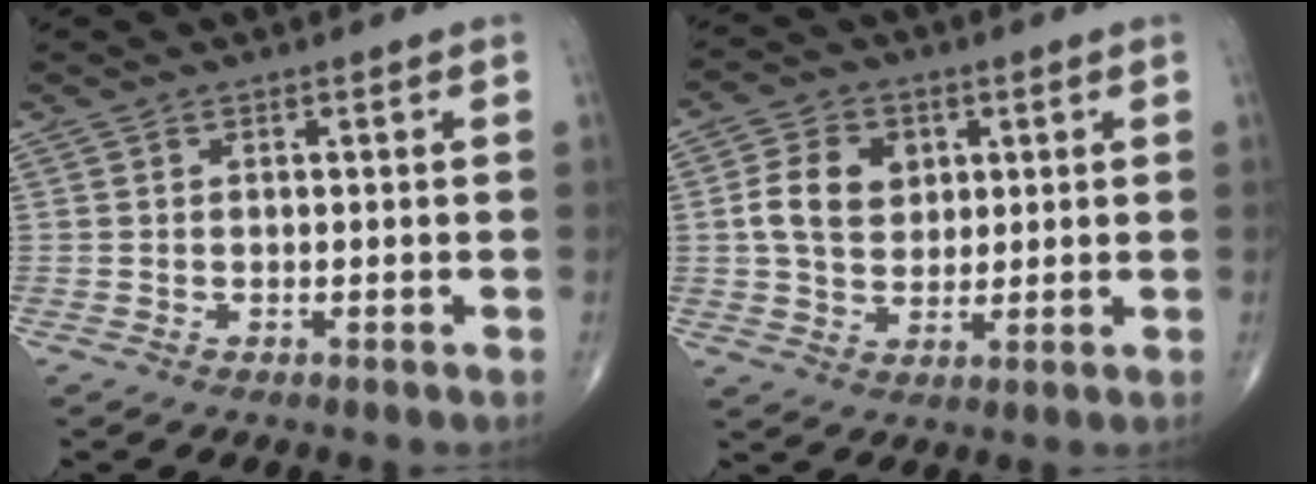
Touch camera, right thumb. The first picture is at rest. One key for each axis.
{"total": 8.7, "fx": 1.8, "fy": 6.7, "fz": 5.3, "tx": -0.078, "ty": -0.003, "tz": 0.033}